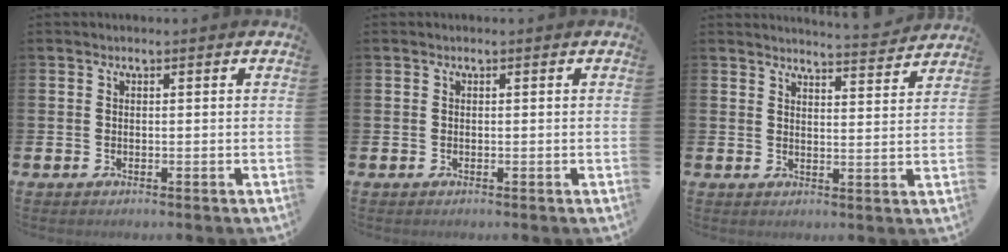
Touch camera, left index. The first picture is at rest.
{"total": 0.0}
{"total": 4.6, "force": [4.5, -0.3, 0.4], "torque": [-0.004, -0.036, 0.077]}